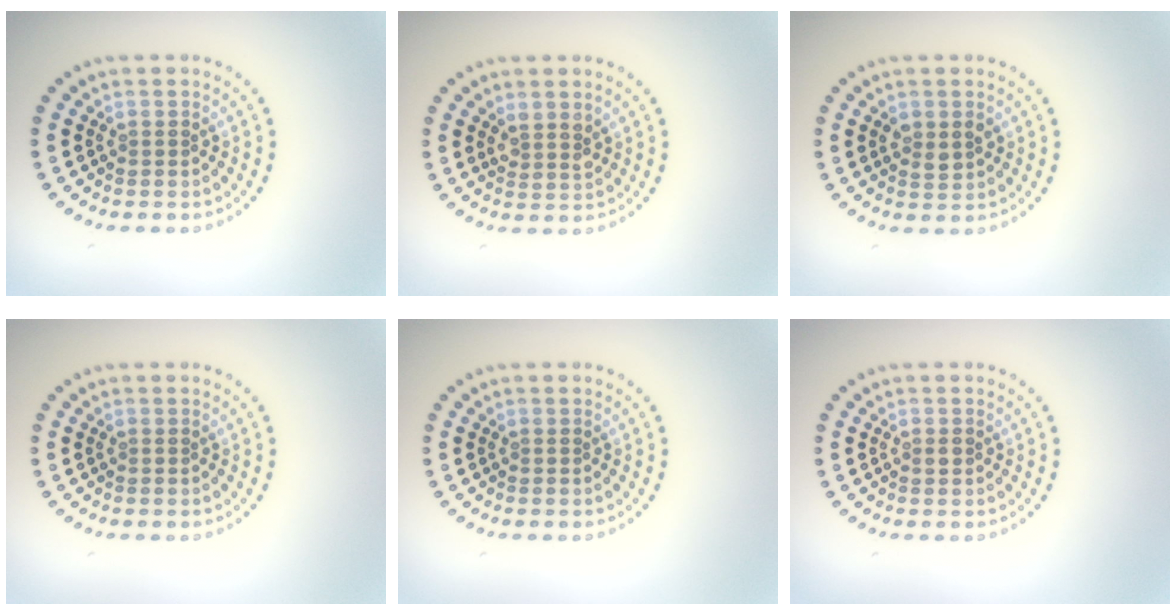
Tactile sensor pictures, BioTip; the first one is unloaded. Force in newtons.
{"total": 1.7, "press": 1.5, "slide": 0.8}
{"total": 1.7, "press": 1.7, "slide": 0.3}
{"total": 0.0}
{"total": 0.0}
{"total": 0.8, "press": 0.8, "slide": 0.1}